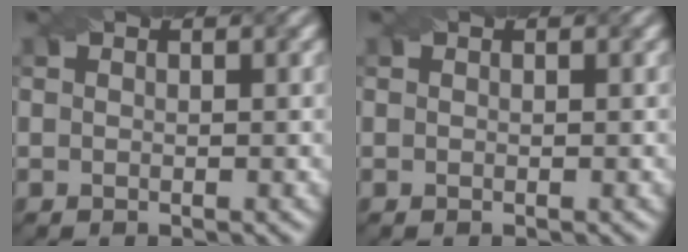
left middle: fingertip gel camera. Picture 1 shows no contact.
{"total": 0.0}